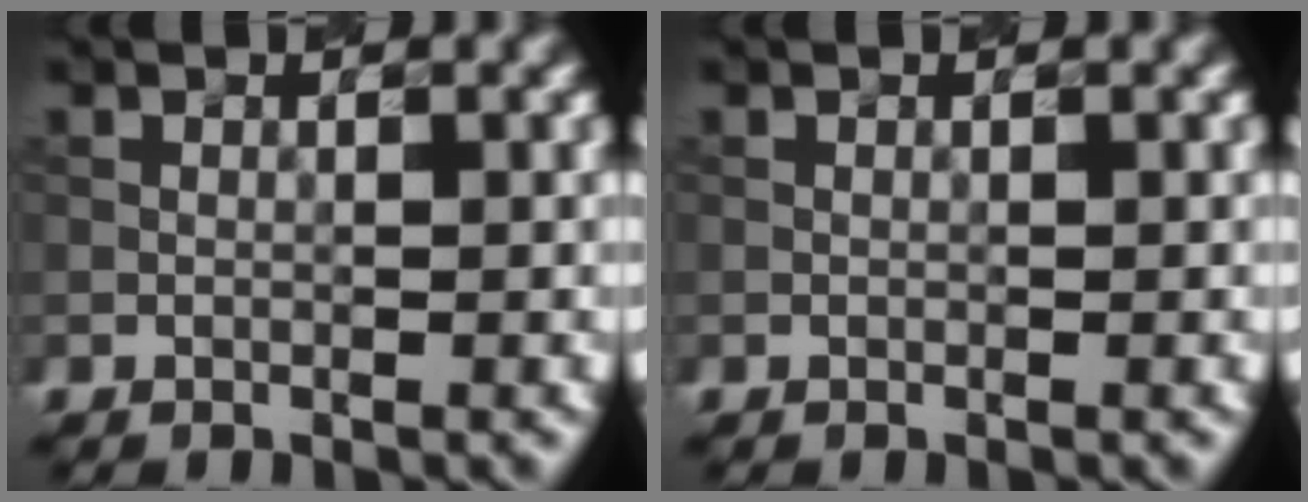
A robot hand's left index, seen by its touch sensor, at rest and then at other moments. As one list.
[{"total": 0.0}]